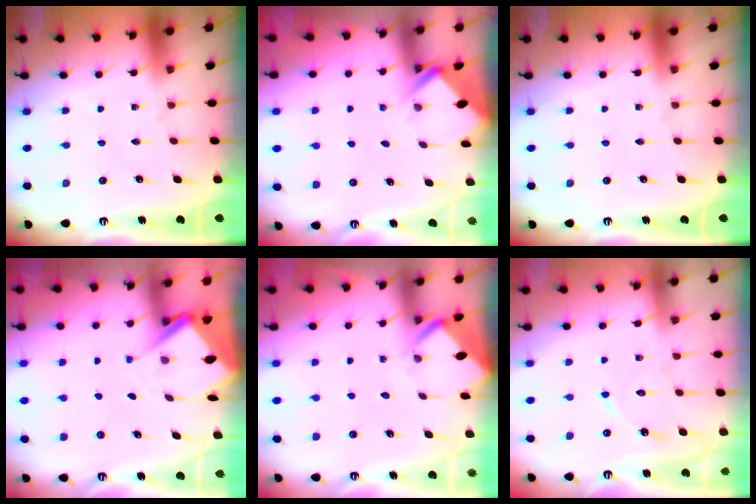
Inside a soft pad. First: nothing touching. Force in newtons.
{"total": 2.6, "press": 2.6, "slide": 0.2}
{"total": 0.0}
{"total": 4.7, "press": 4.7, "slide": 0.3}
{"total": 4.0, "press": 3.9, "slide": 0.3}
{"total": 6.5, "press": 6.5, "slide": 0.7}